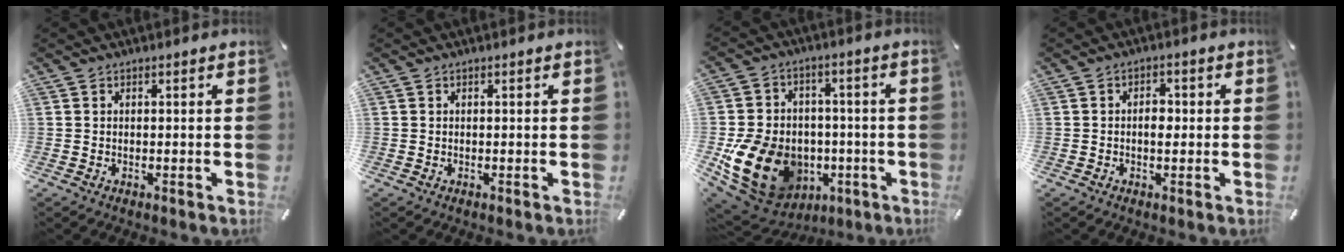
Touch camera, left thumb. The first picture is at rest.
{"total": 0.0}
{"total": 19.5, "force": [-4.6, 15.4, 11.0], "torque": [-0.203, 0.014, -0.059]}
{"total": 3.3, "force": [-0.3, 2.0, 2.7], "torque": [-0.035, 0.000, -0.009]}